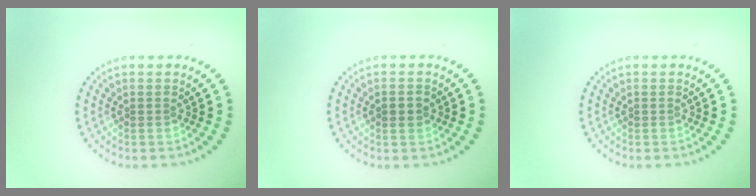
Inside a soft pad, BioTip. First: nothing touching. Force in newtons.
{"total": 1.1, "press": 1.1, "slide": 0.2}
{"total": 0.0}